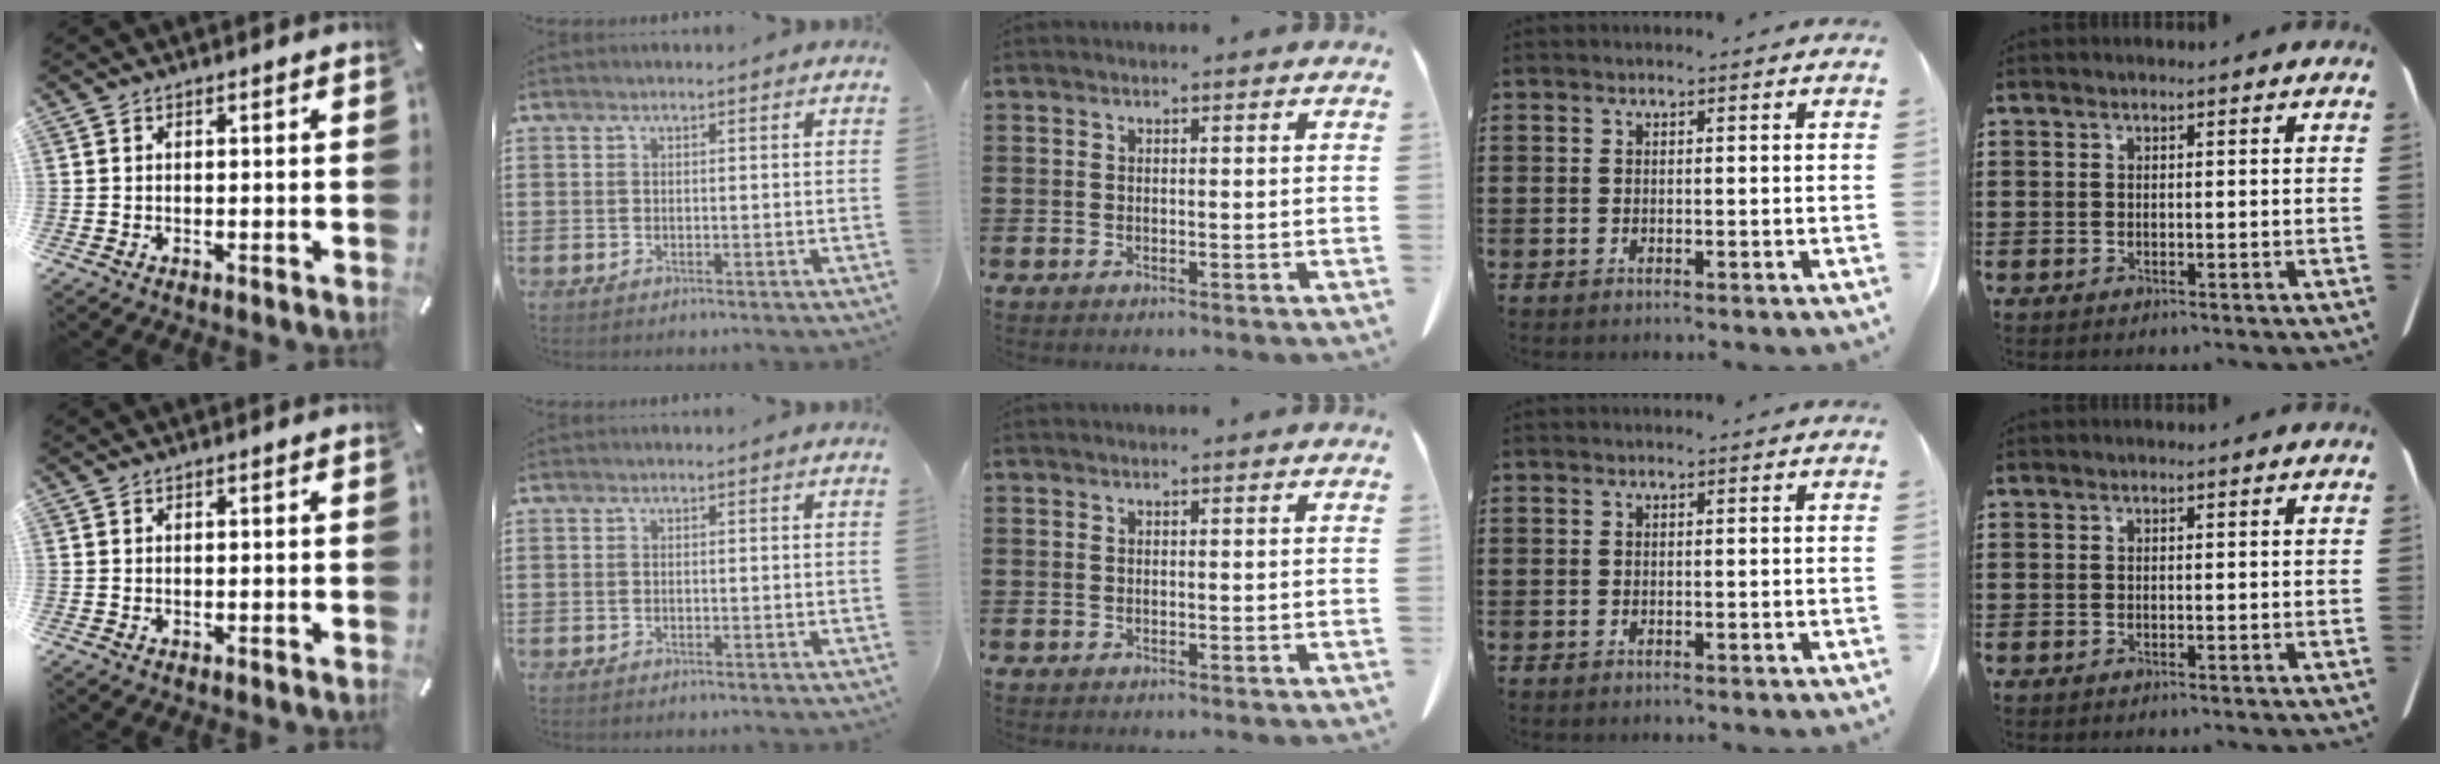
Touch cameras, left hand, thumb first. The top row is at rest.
{}